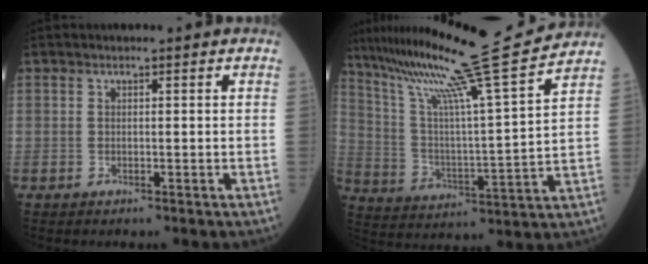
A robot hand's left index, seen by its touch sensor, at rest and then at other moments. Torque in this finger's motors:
{"motor_torque": [0.97, -1.03, 0.40, 0.14]}